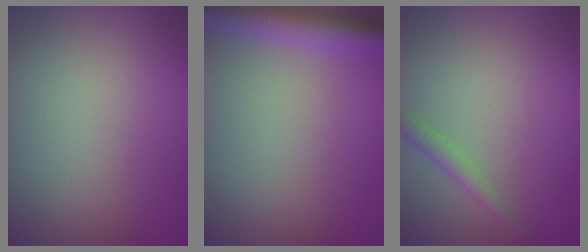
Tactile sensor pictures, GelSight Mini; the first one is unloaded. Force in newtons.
{"total": 4.8, "press": 4.8, "slide": 0.2}
{"total": 1.5, "press": 1.5, "slide": 0.1}